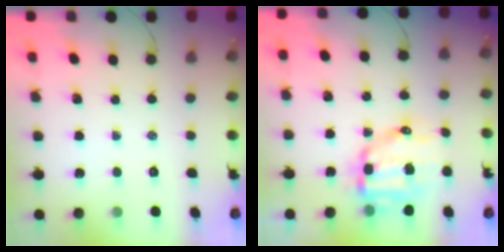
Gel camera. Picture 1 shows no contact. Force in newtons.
{"total": 10.9, "press": 10.7, "slide": 2.2}